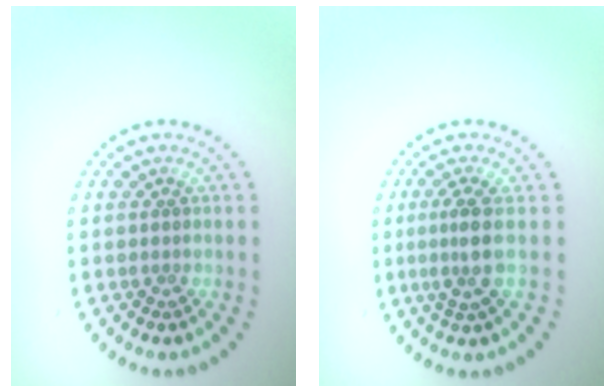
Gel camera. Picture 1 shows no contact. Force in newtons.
{"total": 2.6, "press": 2.0, "slide": 1.7}